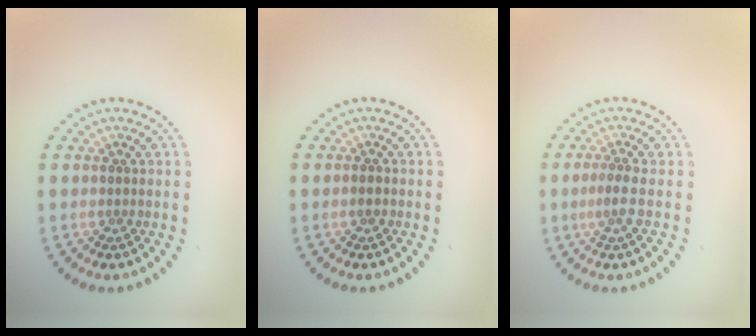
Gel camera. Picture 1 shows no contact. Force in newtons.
{"total": 0.8, "press": 0.7, "slide": 0.1}
{"total": 1.7, "press": 1.2, "slide": 1.2}